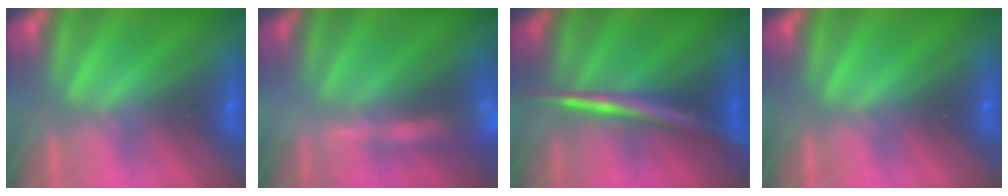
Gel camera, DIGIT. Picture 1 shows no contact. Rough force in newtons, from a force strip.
{"total": 8.4}
{"total": 2.9}
{"total": 0.0}